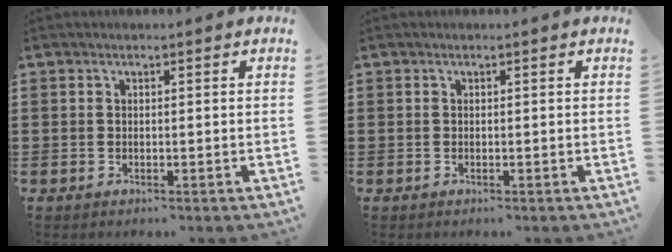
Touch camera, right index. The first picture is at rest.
{"total": 0.0}